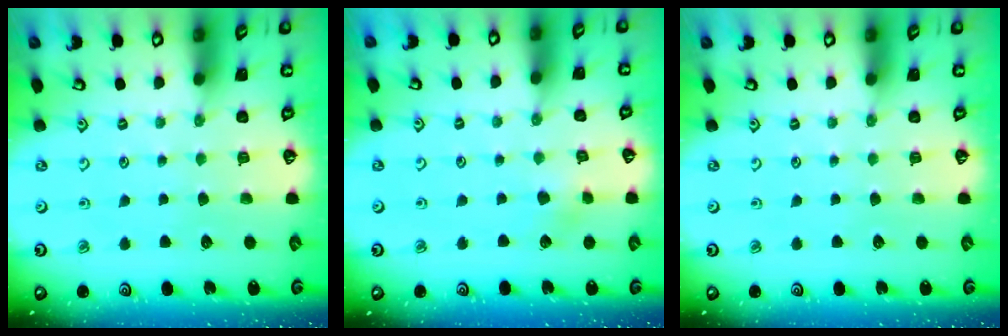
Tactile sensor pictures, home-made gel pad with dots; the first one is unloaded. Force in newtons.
{"total": 3.0, "press": 3.0, "slide": 0.4}
{"total": 0.0}